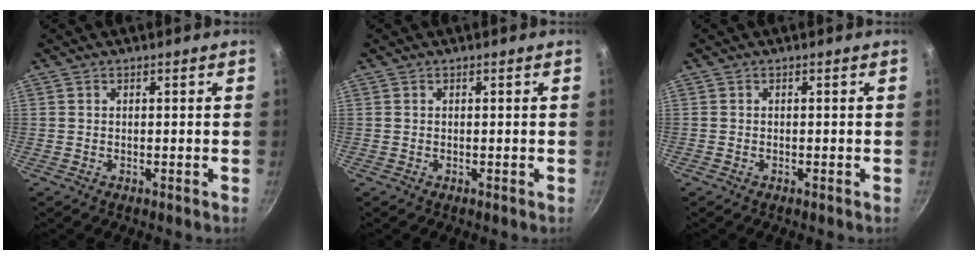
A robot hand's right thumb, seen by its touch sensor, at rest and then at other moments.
{"total": 0.0}
{"total": 0.0}